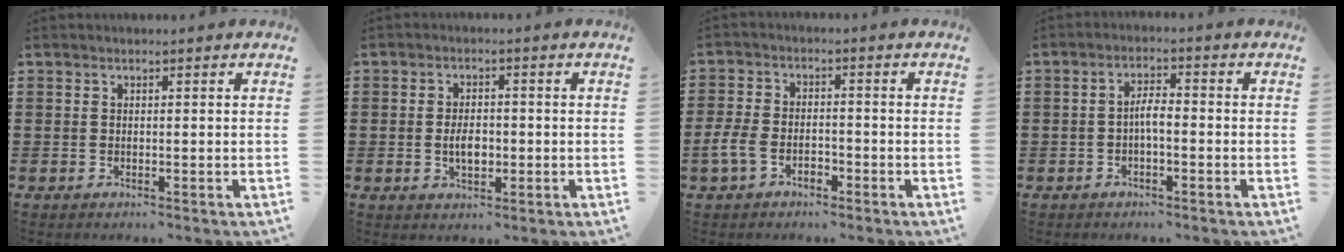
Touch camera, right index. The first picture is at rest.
{"total": 3.8, "force": [-0.5, 1.8, 3.3], "torque": [-0.047, -0.007, -0.012]}
{"total": 4.3, "force": [-2.3, 2.4, 2.7], "torque": [-0.068, 0.005, -0.049]}
{"total": 2.9, "force": [-0.9, 0.8, 2.7], "torque": [-0.056, 0.002, -0.020]}